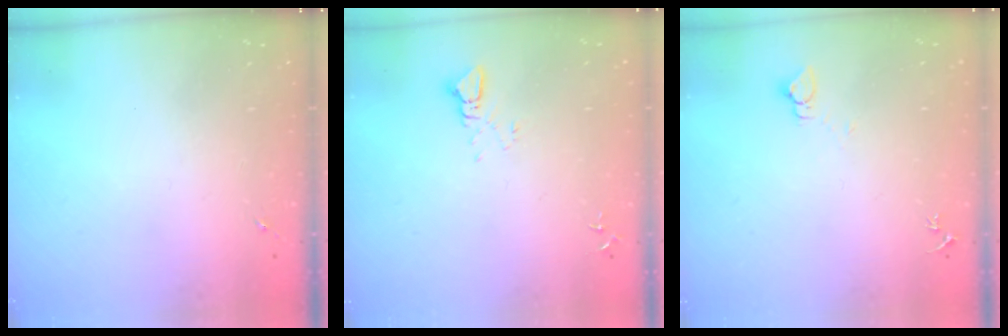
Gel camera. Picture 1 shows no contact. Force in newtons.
{"total": 2.5, "press": 2.5, "slide": 0.1}
{"total": 2.7, "press": 2.7, "slide": 0.2}